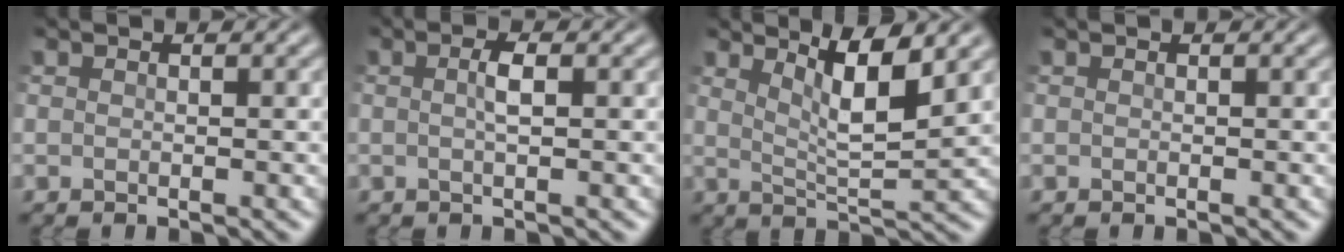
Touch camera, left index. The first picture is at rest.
{"total": 1.4, "force": [-0.1, 0.3, 1.4], "torque": [-0.029, 0.003, -0.003]}
{"total": 4.9, "force": [2.5, 1.0, 4.0], "torque": [-0.066, -0.008, 0.046]}
{"total": 0.0}